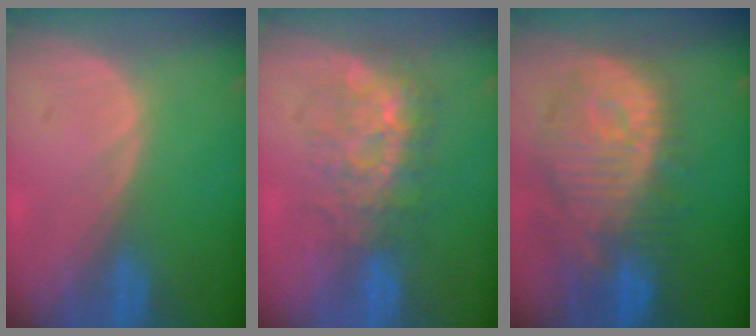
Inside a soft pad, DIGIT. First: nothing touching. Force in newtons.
{"total": 7.6, "press": 7.1, "slide": 2.8}
{"total": 12.8, "press": 11.3, "slide": 5.8}